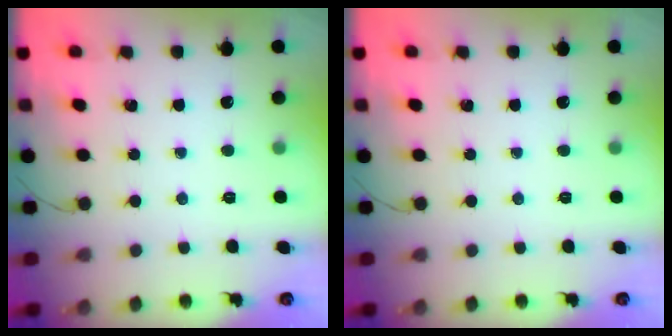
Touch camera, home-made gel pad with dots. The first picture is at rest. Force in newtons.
{"total": 0.0}